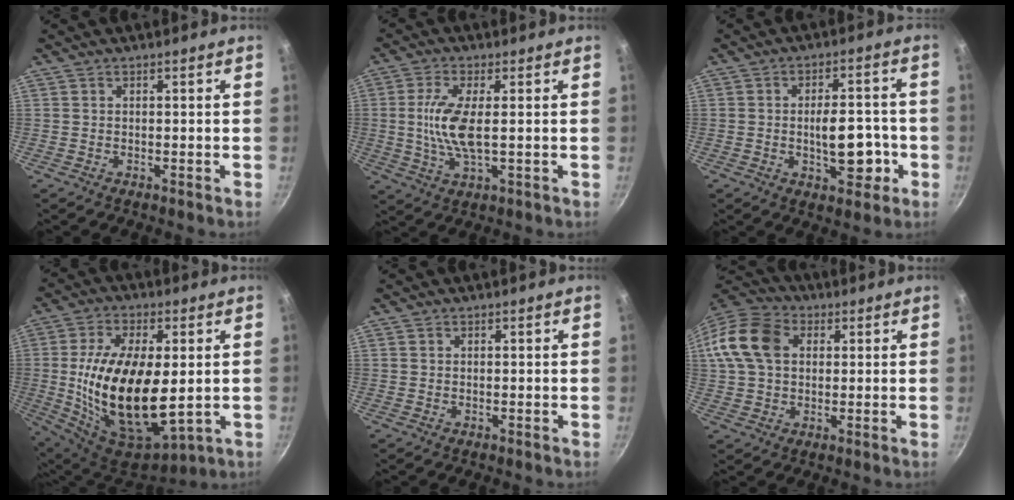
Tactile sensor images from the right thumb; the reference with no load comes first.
{"total": 8.7, "force": [0.5, 2.9, 8.1], "torque": [-0.176, -0.004, 0.008]}
{"total": 10.0, "force": [-2.2, 5.1, 8.3], "torque": [-0.087, 0.018, -0.029]}
{"total": 22.6, "force": [-0.2, 11.1, 19.7], "torque": [-0.359, -0.013, 0.011]}
{"total": 0.5, "force": [0.2, 0.4, 0.1], "torque": [-0.001, 0.002, 0.002]}
{"total": 14.2, "force": [3.0, 10.5, 9.1], "torque": [-0.169, 0.023, 0.041]}